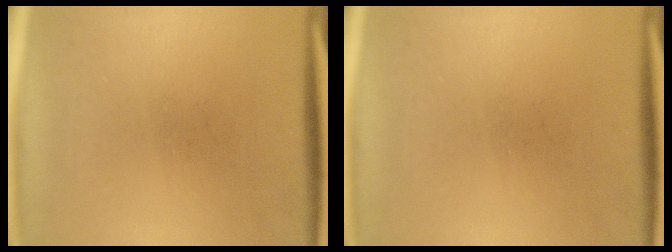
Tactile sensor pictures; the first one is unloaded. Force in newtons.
{"total": 0.0}